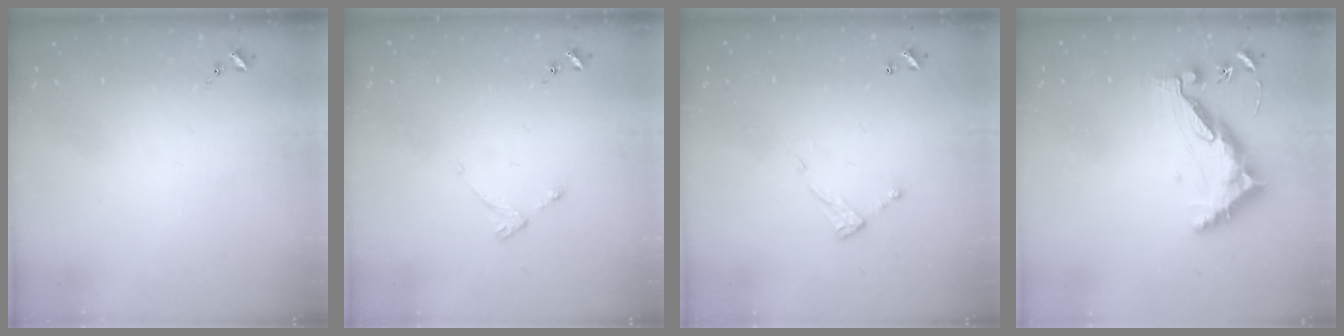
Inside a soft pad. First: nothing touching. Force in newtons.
{"total": 2.6, "press": 2.6, "slide": 0.5}
{"total": 6.4, "press": 6.4, "slide": 0.2}
{"total": 10.2, "press": 10.2, "slide": 0.8}